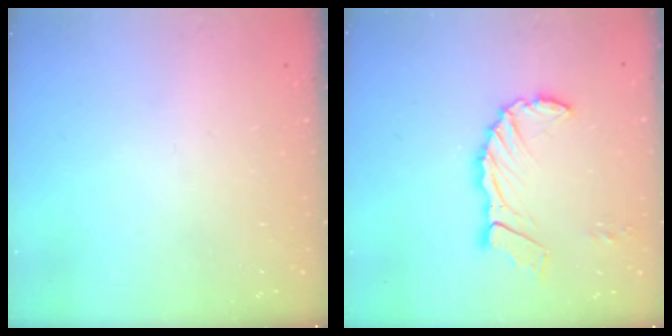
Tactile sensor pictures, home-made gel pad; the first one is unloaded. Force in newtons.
{"total": 10.7, "press": 10.6, "slide": 1.3}